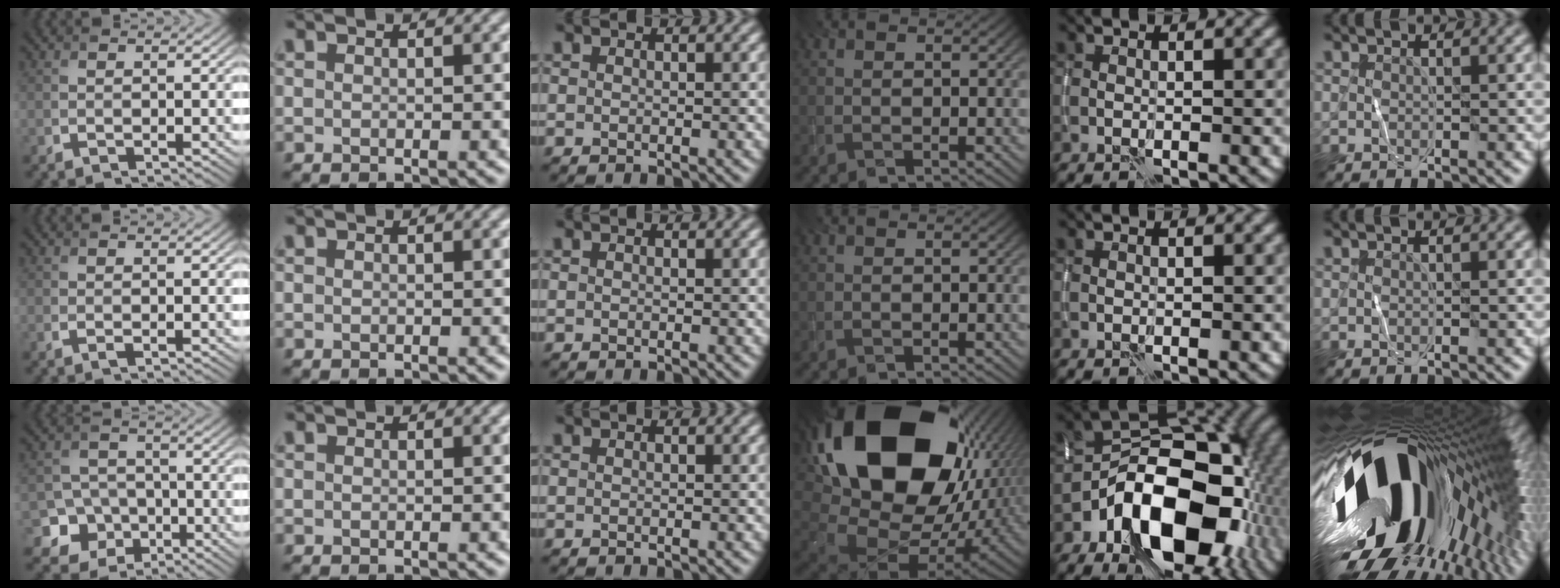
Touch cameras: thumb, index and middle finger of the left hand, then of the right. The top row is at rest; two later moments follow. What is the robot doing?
{"motion": "wipe", "object": "whiteboard"}